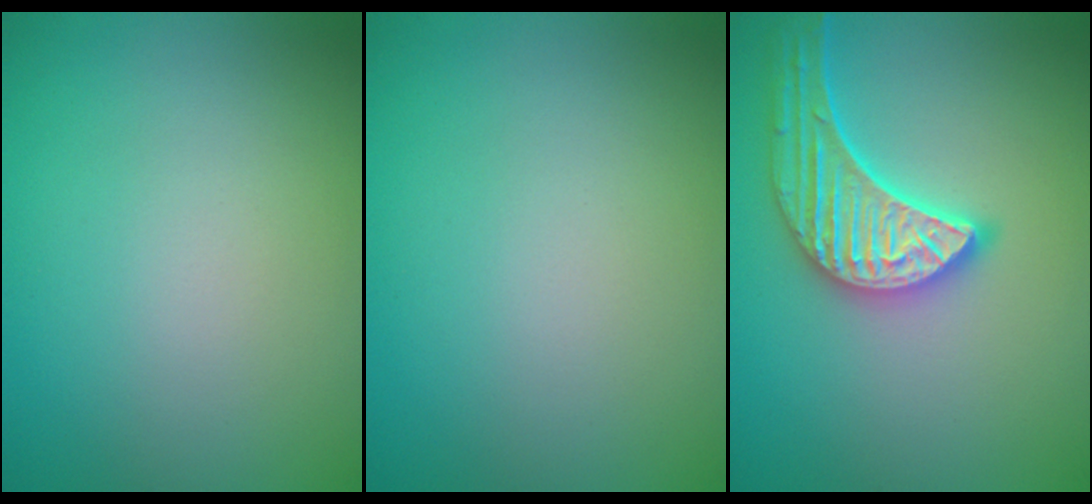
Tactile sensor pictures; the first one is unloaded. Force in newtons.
{"total": 0.0}
{"total": 4.9, "press": 4.5, "slide": 2.0}